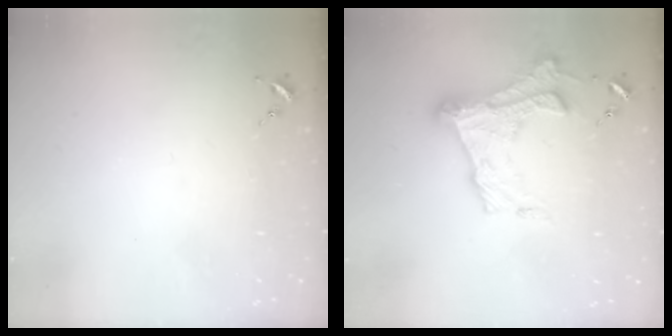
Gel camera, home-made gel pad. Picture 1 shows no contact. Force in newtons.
{"total": 19.0, "press": 19.0, "slide": 1.3}